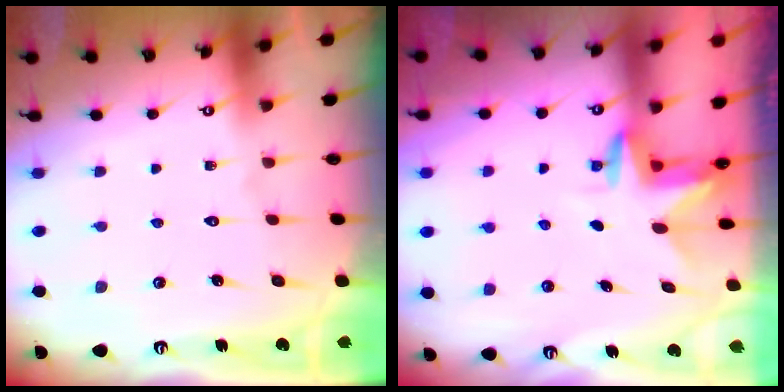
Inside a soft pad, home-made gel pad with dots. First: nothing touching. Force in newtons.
{"total": 2.6, "press": 2.6, "slide": 0.1}